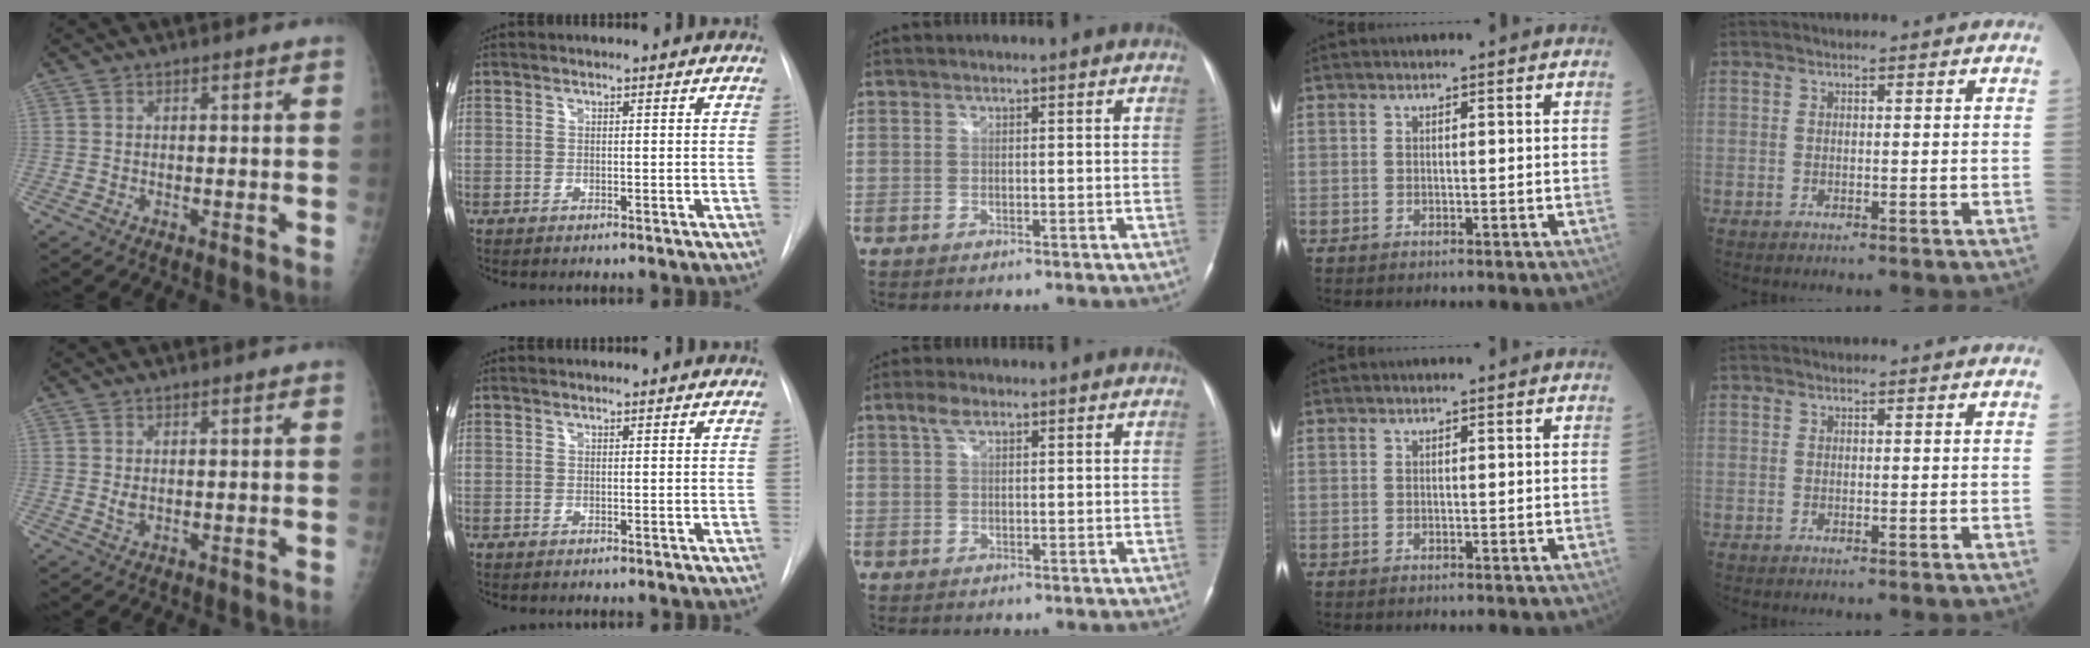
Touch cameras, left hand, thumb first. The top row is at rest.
{"thumb": {"total": 2.0, "force": [0.9, 0.9, 1.5], "torque": [-0.025, -0.008, 0.020]}, "middle": {"total": 2.0, "force": [1.2, 0.9, 1.4], "torque": [-0.034, 0.014, 0.025]}}